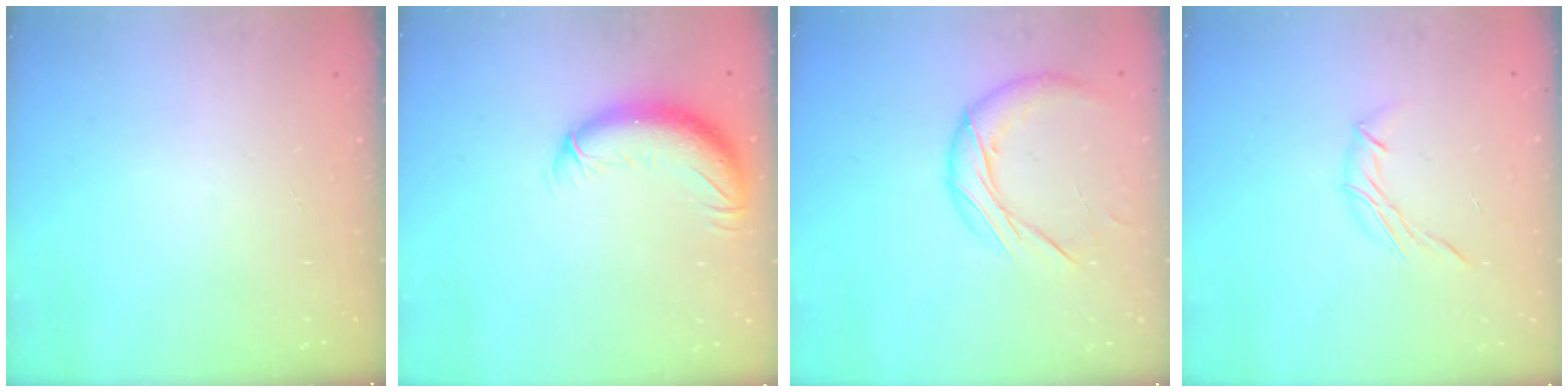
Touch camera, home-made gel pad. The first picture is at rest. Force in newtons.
{"total": 11.4, "press": 11.0, "slide": 2.6}
{"total": 10.8, "press": 10.8, "slide": 0.6}
{"total": 6.3, "press": 6.2, "slide": 0.8}